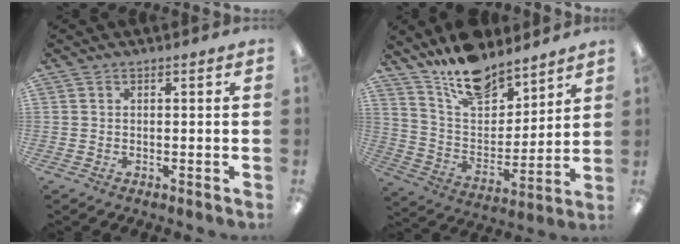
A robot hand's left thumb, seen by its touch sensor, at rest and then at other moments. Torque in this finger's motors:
{"motor_torque": [0.44, 0.26, -0.11, -0.61, 0.07]}